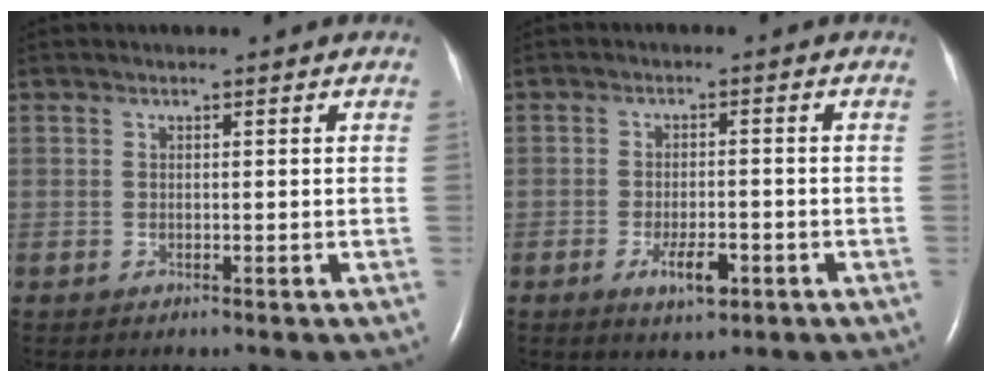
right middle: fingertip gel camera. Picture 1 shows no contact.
{"total": 4.7, "force": [-2.2, 1.5, 3.8], "torque": [-0.069, -0.002, -0.032]}